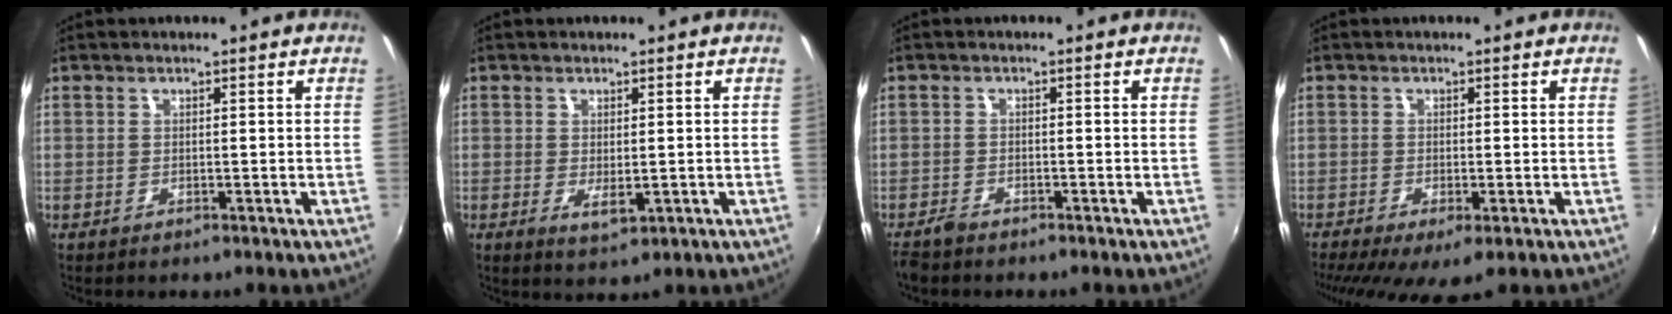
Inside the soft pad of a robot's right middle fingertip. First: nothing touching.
{"total": 2.8, "force": [-0.4, 1.2, 2.5], "torque": [-0.043, -0.009, -0.001]}
{"total": 2.3, "force": [-2.1, 0.7, 0.7], "torque": [-0.024, -0.005, -0.044]}
{"total": 6.9, "force": [-4.1, 1.4, 5.4], "torque": [-0.112, -0.033, -0.064]}